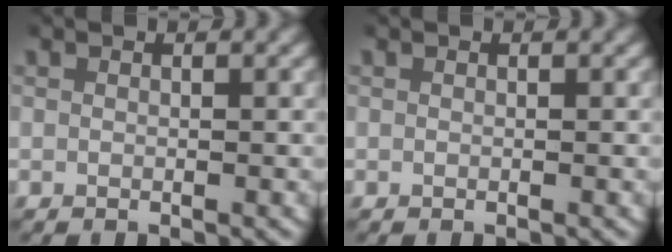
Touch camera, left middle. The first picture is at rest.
{"total": 0.0}